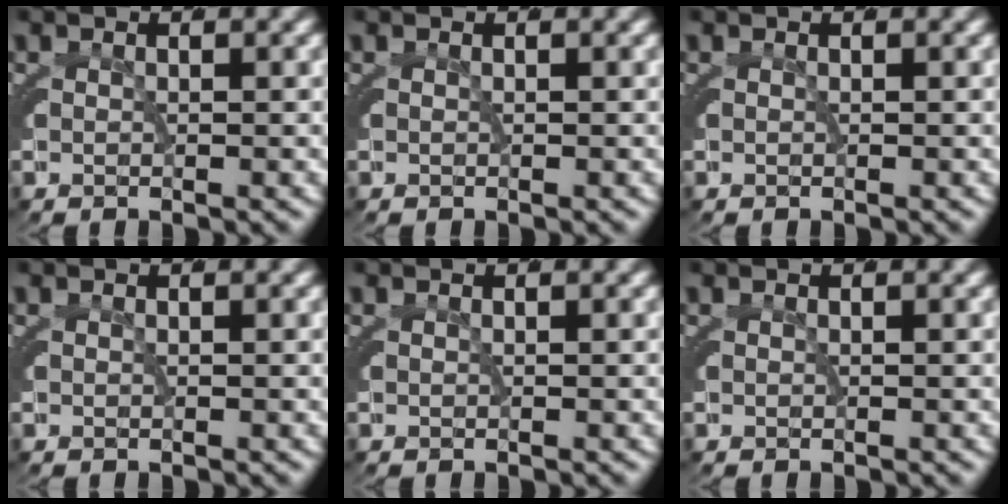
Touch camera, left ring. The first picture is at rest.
{"total": 0.0}
{"total": 0.0}
{"total": 0.0}
{"total": 0.0}
{"total": 0.0}